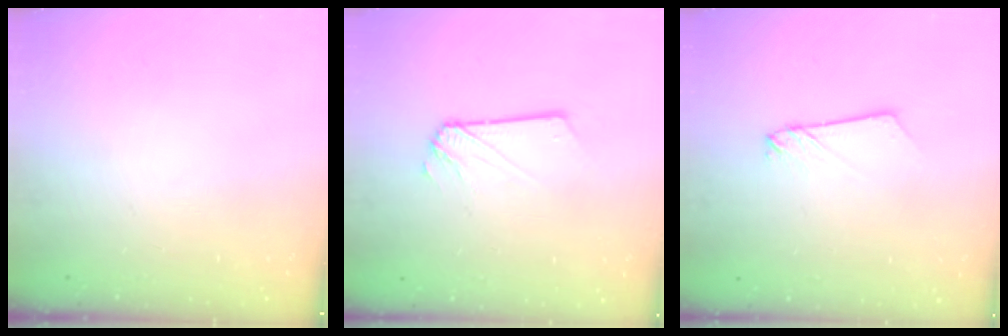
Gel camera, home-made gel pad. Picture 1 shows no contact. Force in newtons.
{"total": 1.2, "press": 1.2, "slide": 0.1}
{"total": 2.2, "press": 2.2, "slide": 0.1}